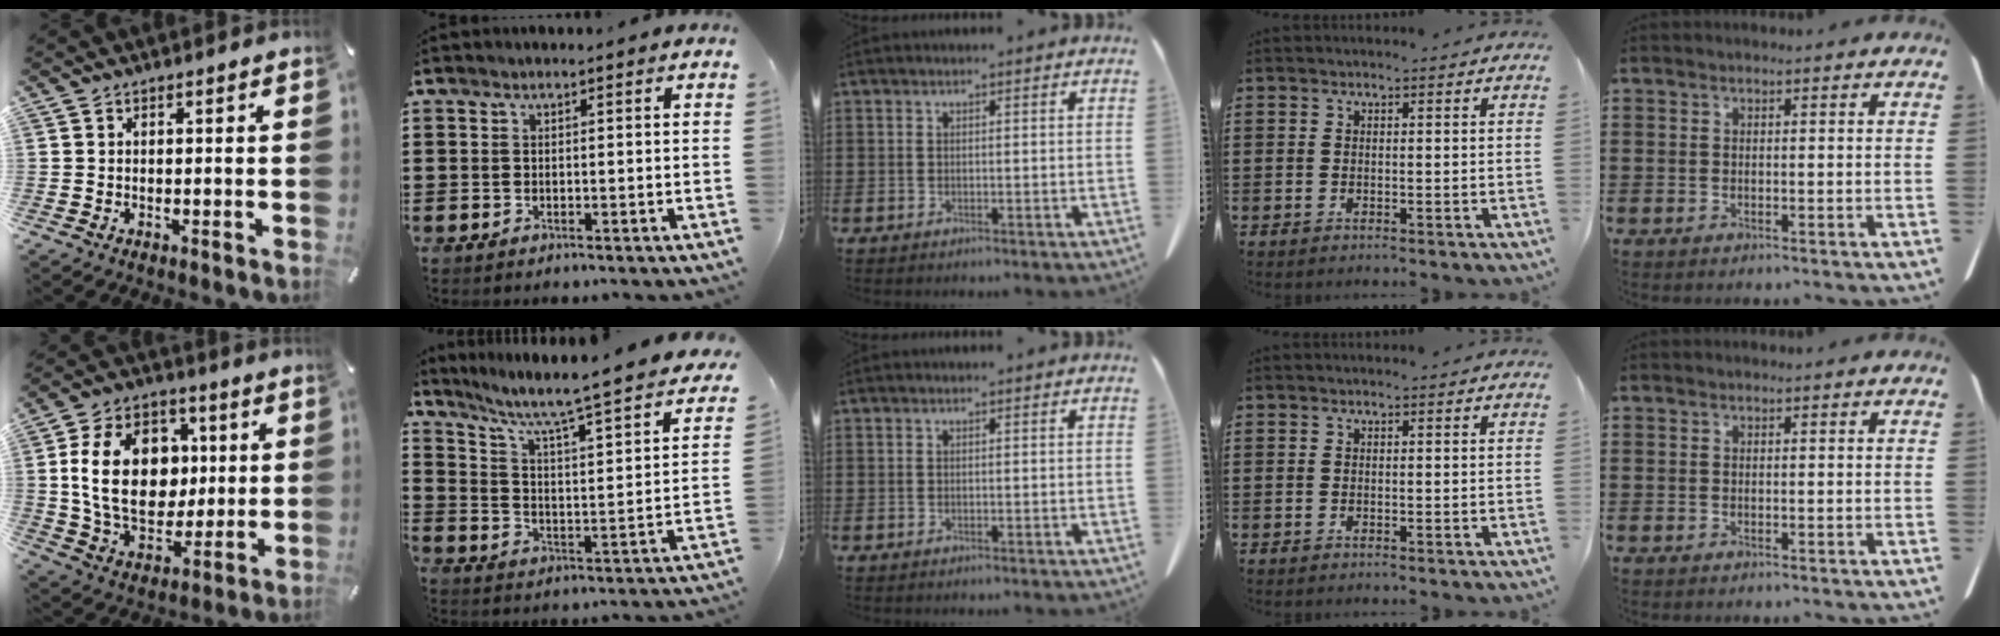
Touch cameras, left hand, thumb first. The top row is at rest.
{"thumb": {"total": 19.3, "force": [2.5, 14.5, 12.4], "torque": [-0.228, 0.006, 0.046]}, "index": {"total": 5.4, "force": [4.2, -0.1, 3.5], "torque": [-0.089, -0.049, 0.057]}}